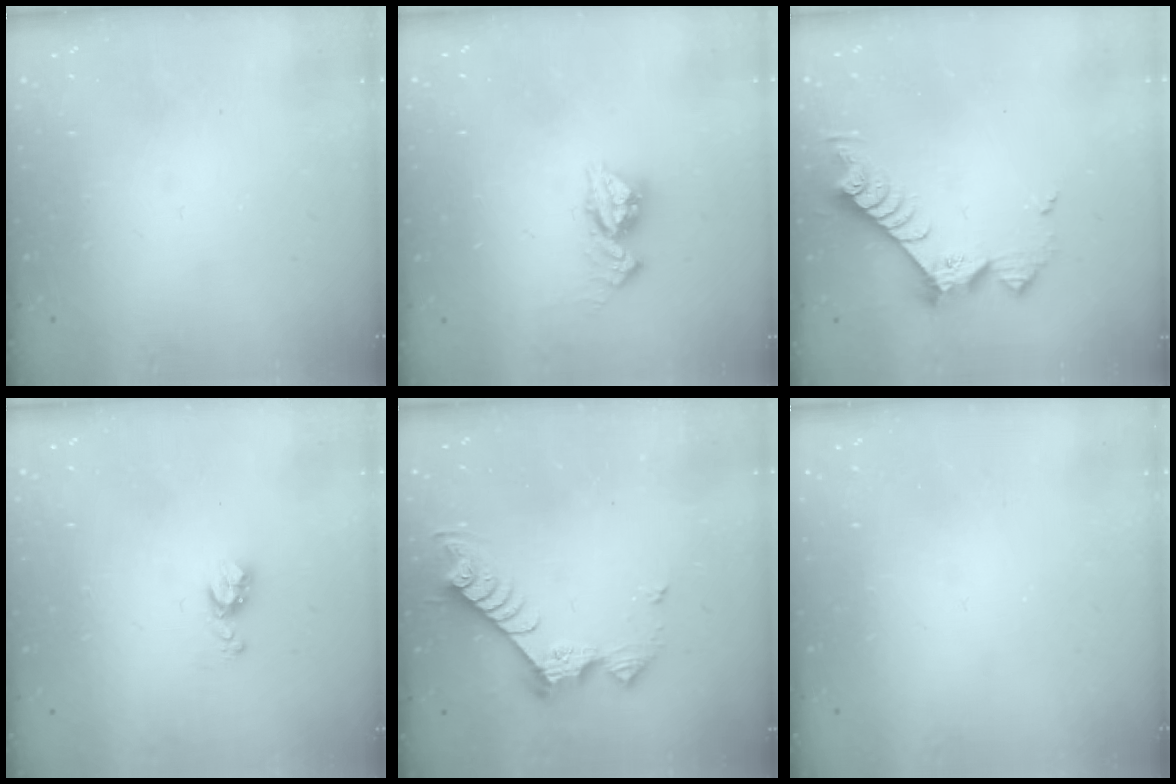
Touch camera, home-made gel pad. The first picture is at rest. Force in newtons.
{"total": 8.3, "press": 8.3, "slide": 0.8}
{"total": 9.6, "press": 9.5, "slide": 0.7}
{"total": 5.2, "press": 5.1, "slide": 0.6}
{"total": 10.0, "press": 9.9, "slide": 0.5}
{"total": 0.0}